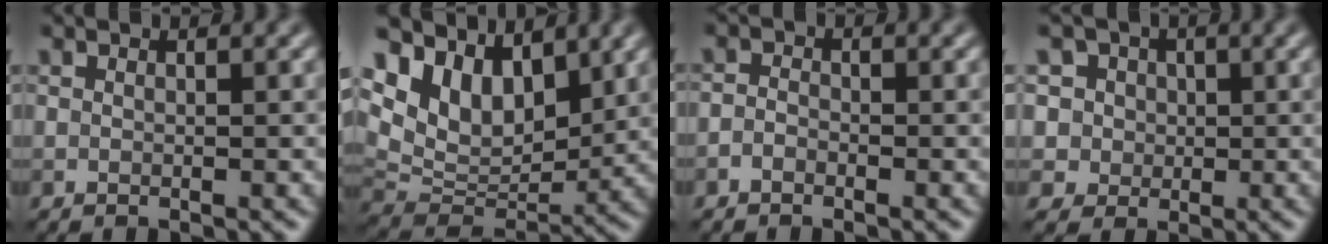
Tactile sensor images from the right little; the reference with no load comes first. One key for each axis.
{"total": 8.1, "fx": 5.1, "fy": 4.7, "fz": 4.2, "tx": -0.077, "ty": 0.004, "tz": 0.086}
{"total": 1.0, "fx": -0.7, "fy": 0.6, "fz": 0.5, "tx": -0.008, "ty": 0.002, "tz": -0.018}
{"total": 6.8, "fx": 2.7, "fy": 5.8, "fz": 2.4, "tx": -0.035, "ty": 0.021, "tz": 0.019}